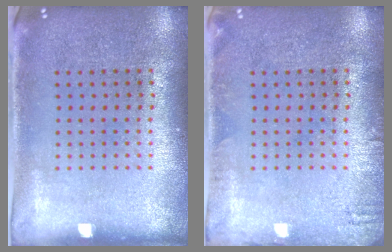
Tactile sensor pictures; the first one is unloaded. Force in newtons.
{"total": 1.1, "press": 1.1, "slide": 0.2}